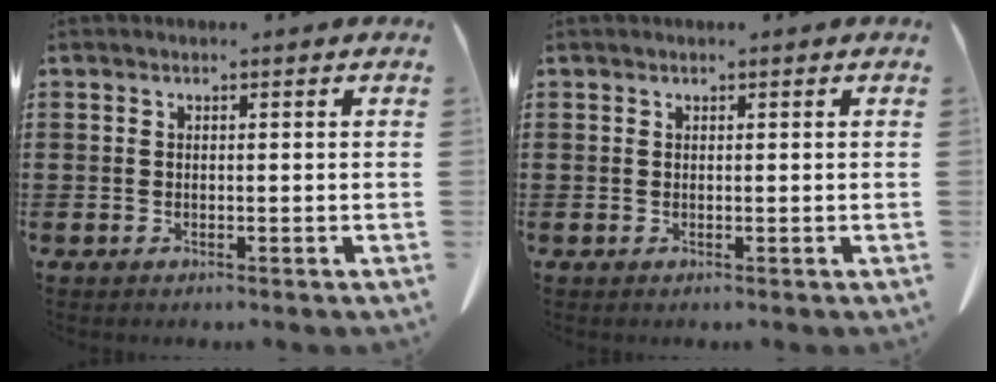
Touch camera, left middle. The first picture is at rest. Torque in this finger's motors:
{"motor_torque": [-0.56, 0.65, -0.03, -0.01]}